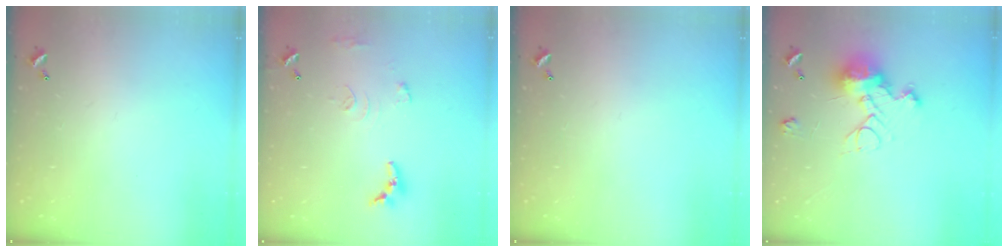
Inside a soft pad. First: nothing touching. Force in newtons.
{"total": 10.1, "press": 10.0, "slide": 0.8}
{"total": 0.0}
{"total": 18.1, "press": 18.1, "slide": 0.6}